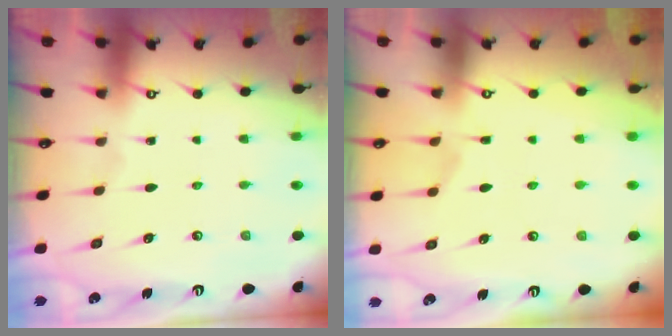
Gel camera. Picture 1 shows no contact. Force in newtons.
{"total": 6.3, "press": 6.2, "slide": 1.3}